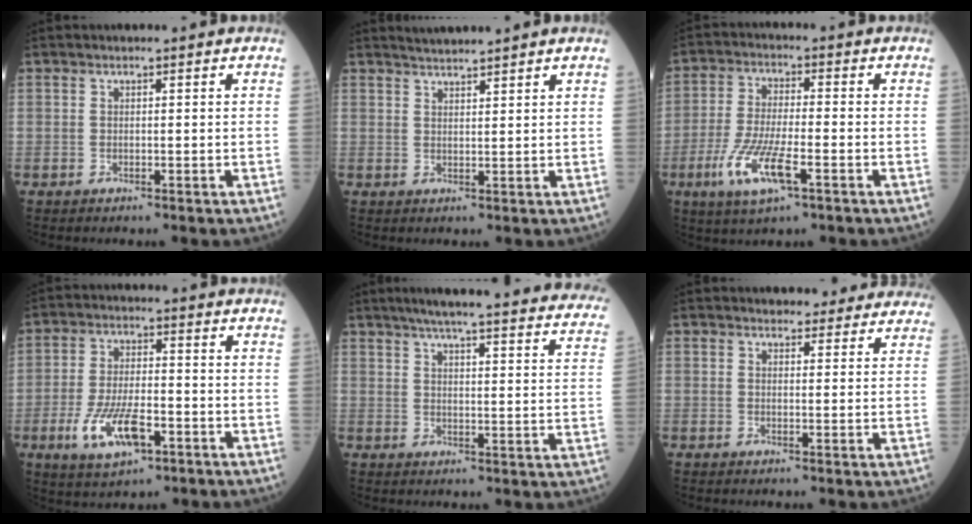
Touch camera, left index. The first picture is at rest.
{"total": 3.1, "force": [2.9, -0.6, 0.8], "torque": [-0.014, 0.010, 0.054]}
{"total": 9.3, "force": [-4.2, 2.0, 8.1], "torque": [-0.171, -0.015, -0.078]}
{"total": 9.5, "force": [-4.1, 3.5, 7.9], "torque": [-0.161, -0.007, -0.071]}
{"total": 30.2, "force": [27.2, 2.1, 12.8], "torque": [-0.181, -0.057, 0.316]}
{"total": 7.6, "force": [7.1, 2.5, 1.3], "torque": [0.008, 0.007, 0.064]}